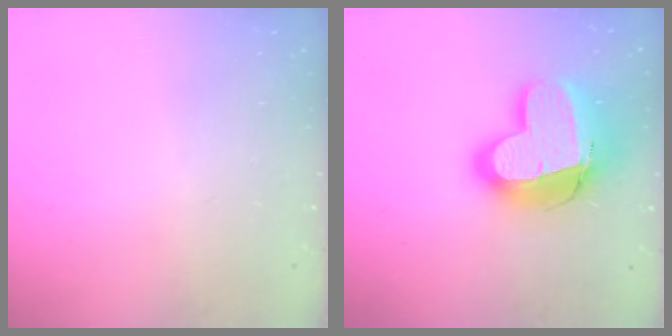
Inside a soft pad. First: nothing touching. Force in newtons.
{"total": 18.9, "press": 18.8, "slide": 2.2}